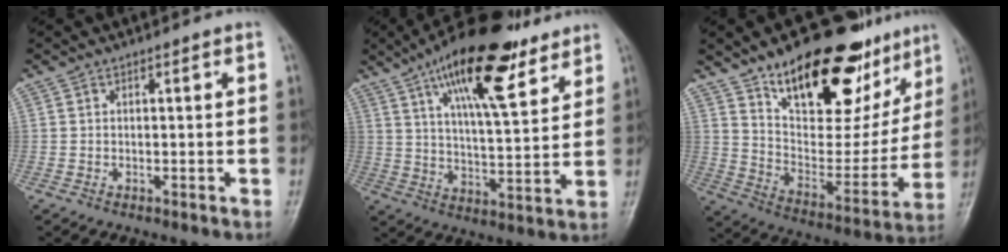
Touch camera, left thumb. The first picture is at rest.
{"total": 20.2, "force": [12.1, 6.7, 14.6], "torque": [-0.213, -0.047, 0.201]}
{"total": 26.9, "force": [16.9, 12.3, 16.9], "torque": [-0.195, -0.060, 0.265]}